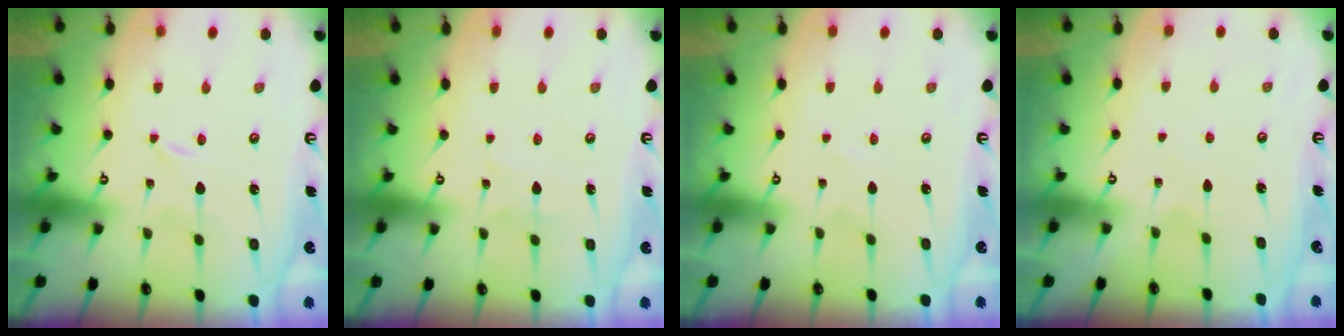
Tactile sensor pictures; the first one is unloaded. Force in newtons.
{"total": 2.9, "press": 2.9, "slide": 0.4}
{"total": 0.0}
{"total": 2.6, "press": 2.6, "slide": 0.4}